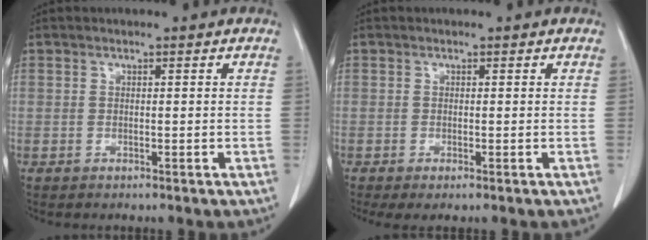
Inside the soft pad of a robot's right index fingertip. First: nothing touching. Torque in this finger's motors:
{"motor_torque": [0.16, -0.19, 0.09, 0.03]}